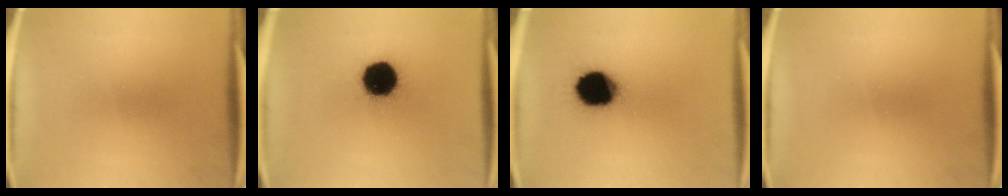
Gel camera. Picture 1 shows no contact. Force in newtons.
{"total": 17.2}
{"total": 16.7}
{"total": 0.0}